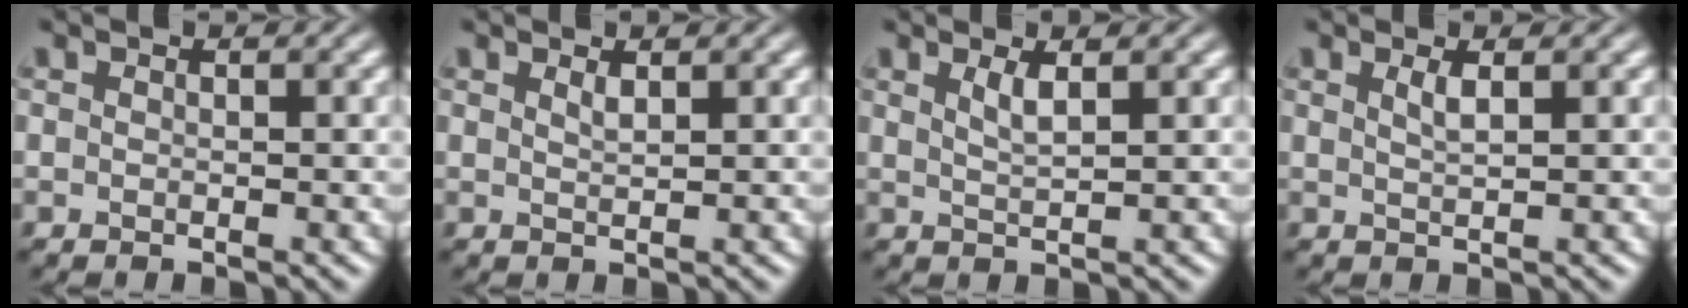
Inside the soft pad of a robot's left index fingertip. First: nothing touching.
{"total": 0.9, "force": [0.7, 0.2, 0.6], "torque": [-0.007, 0.000, 0.012]}
{"total": 1.8, "force": [0.9, 0.5, 1.4], "torque": [-0.023, 0.000, 0.015]}
{"total": 1.4, "force": [0.7, 0.4, 1.2], "torque": [-0.015, 0.002, 0.010]}